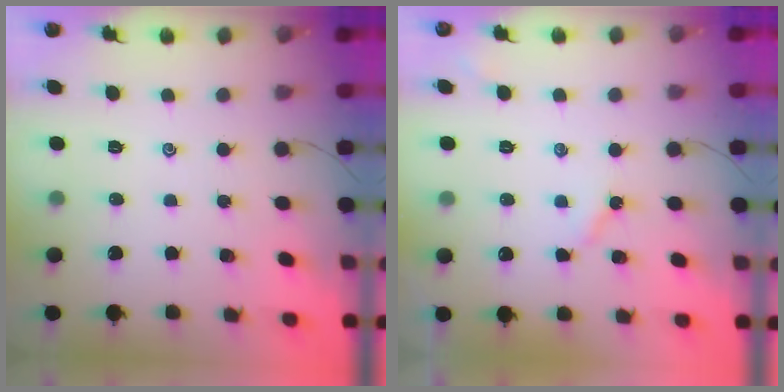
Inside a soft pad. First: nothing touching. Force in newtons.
{"total": 2.9, "press": 2.9, "slide": 0.4}